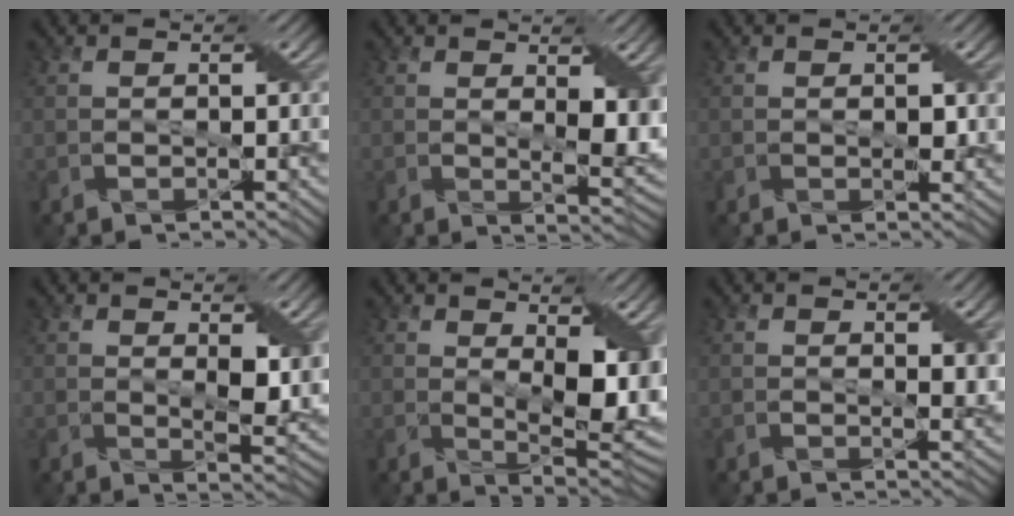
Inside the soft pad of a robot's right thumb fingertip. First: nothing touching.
{"total": 5.7, "force": [1.2, 2.5, 5.0], "torque": [-0.086, -0.012, 0.027]}
{"total": 1.3, "force": [0.2, 0.7, 1.1], "torque": [-0.016, -0.002, 0.005]}
{"total": 4.8, "force": [1.2, 2.1, 4.2], "torque": [-0.073, -0.009, 0.027]}
{"total": 10.5, "force": [1.8, 4.6, 9.2], "torque": [-0.149, -0.008, 0.042]}
{"total": 2.0, "force": [0.8, 0.6, 1.7], "torque": [-0.029, -0.005, 0.017]}